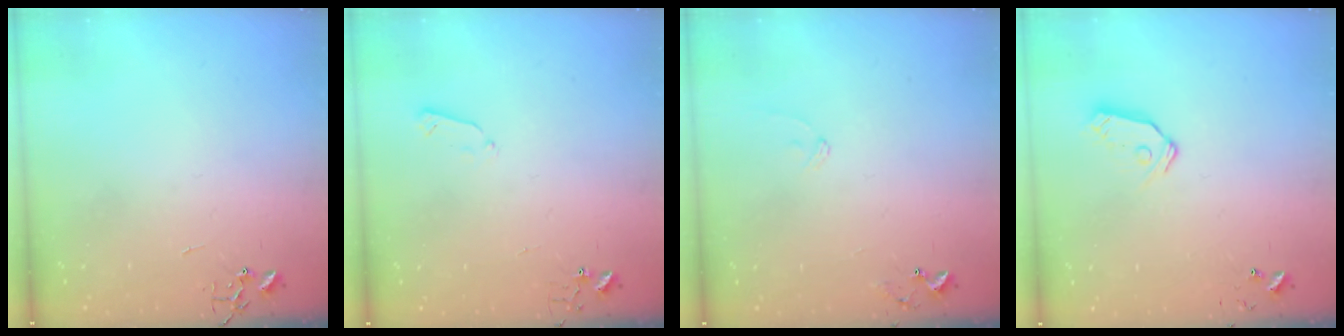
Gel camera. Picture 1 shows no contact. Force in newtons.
{"total": 3.3, "press": 3.2, "slide": 0.6}
{"total": 7.8, "press": 7.7, "slide": 0.5}
{"total": 8.1, "press": 8.1, "slide": 0.7}